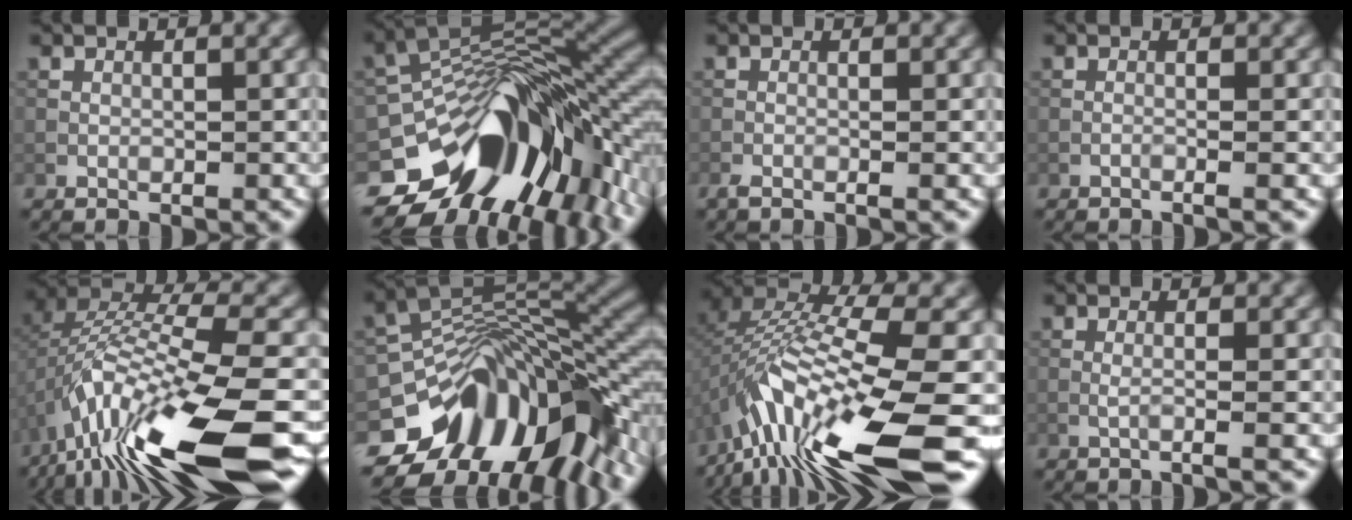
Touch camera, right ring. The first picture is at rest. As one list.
[{"total": 16.3, "force": [-6.6, 8.5, 12.2], "torque": [-0.199, -0.011, -0.107]}, {"total": 1.2, "force": [-0.8, 0.1, 1.0], "torque": [-0.018, -0.003, -0.020]}, {"total": 1.2, "force": [-0.5, 0.2, 1.1], "torque": [-0.014, 0.004, -0.019]}, {"total": 15.3, "force": [-7.2, 4.0, 12.9], "torque": [-0.266, 0.004, -0.123]}, {"total": 14.9, "force": [-6.4, 7.8, 10.9], "torque": [-0.178, -0.005, -0.111]}, {"total": 14.9, "force": [-6.3, 4.1, 12.9], "torque": [-0.256, 0.009, -0.109]}, {"total": 1.9, "force": [-0.3, 0.4, 1.8], "torque": [-0.026, 0.000, -0.015]}]